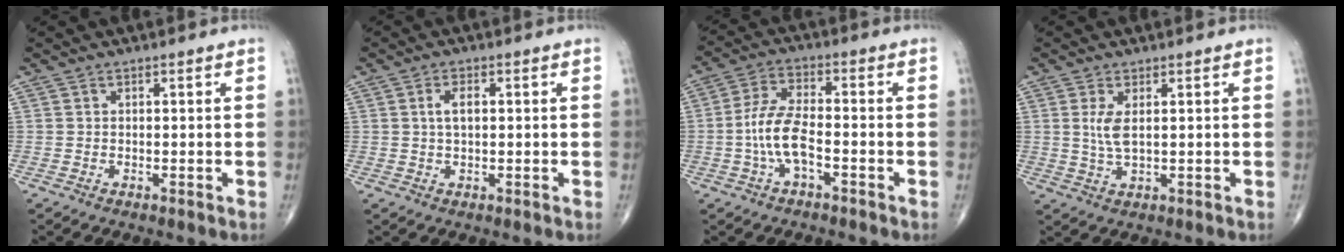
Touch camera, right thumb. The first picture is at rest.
{"total": 3.0, "force": [0.5, 1.5, 2.6], "torque": [-0.051, 0.004, 0.008]}
{"total": 8.2, "force": [-2.4, 3.4, 7.1], "torque": [-0.151, 0.029, -0.050]}
{"total": 3.9, "force": [0.8, 1.4, 3.5], "torque": [-0.081, -0.008, 0.023]}